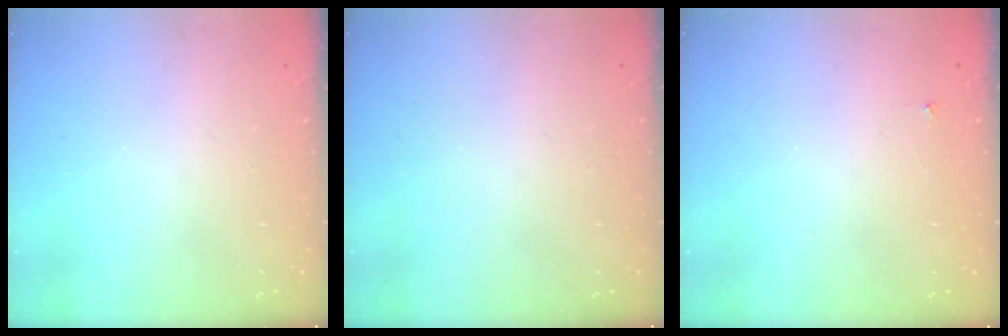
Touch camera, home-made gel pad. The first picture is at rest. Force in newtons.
{"total": 0.0}
{"total": 2.6, "press": 2.5, "slide": 0.4}